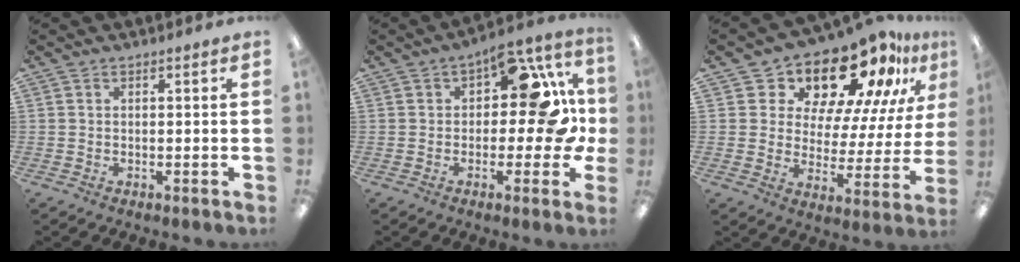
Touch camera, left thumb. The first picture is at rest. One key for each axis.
{"total": 15.7, "fx": 3.2, "fy": 7.4, "fz": 13.5, "tx": -0.169, "ty": -0.015, "tz": 0.048}
{"total": 18.3, "fx": 14.5, "fy": 7.6, "fz": 8.3, "tx": -0.134, "ty": -0.116, "tz": 0.241}